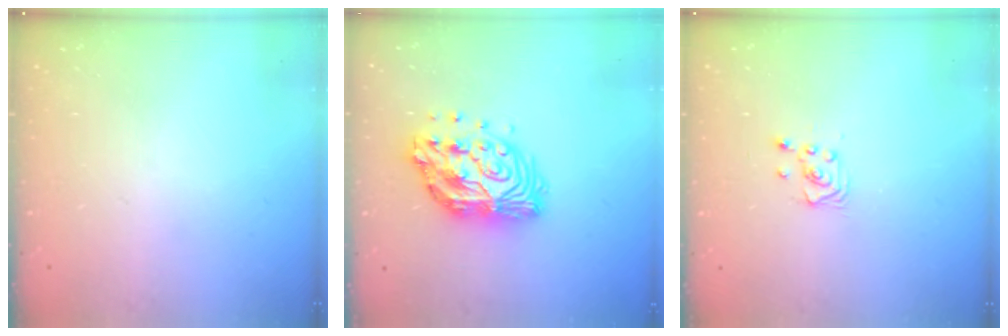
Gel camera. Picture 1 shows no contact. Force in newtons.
{"total": 15.1, "press": 15.0, "slide": 1.1}
{"total": 2.2, "press": 2.2, "slide": 0.3}